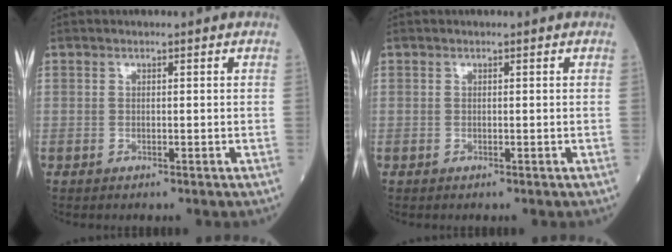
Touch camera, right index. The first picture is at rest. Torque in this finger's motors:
{"motor_torque": [0.01, 0.00, -0.02, 0.00]}